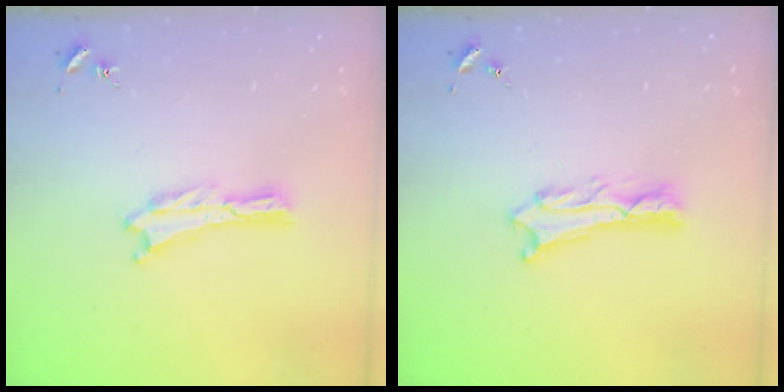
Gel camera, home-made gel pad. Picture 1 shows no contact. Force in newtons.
{"total": 1.8, "press": 1.8, "slide": 0.2}